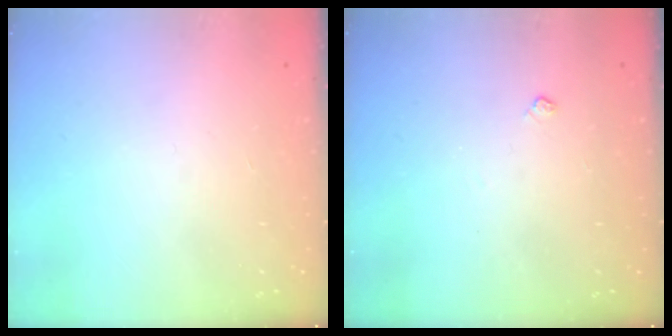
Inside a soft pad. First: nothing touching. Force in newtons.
{"total": 3.2, "press": 3.1, "slide": 0.5}